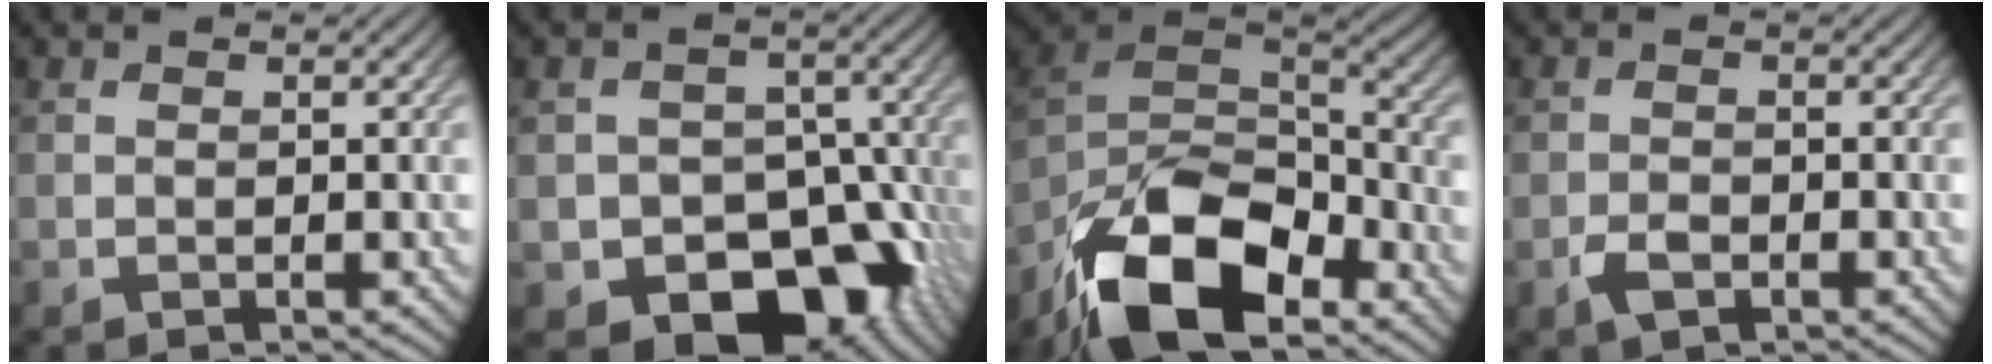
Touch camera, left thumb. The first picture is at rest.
{"total": 13.4, "force": [-6.4, 9.5, 6.9], "torque": [-0.092, -0.019, -0.100]}
{"total": 17.1, "force": [-11.0, 7.7, 10.6], "torque": [-0.247, -0.034, -0.195]}
{"total": 2.4, "force": [-1.3, 1.4, 1.5], "torque": [-0.032, -0.001, -0.027]}